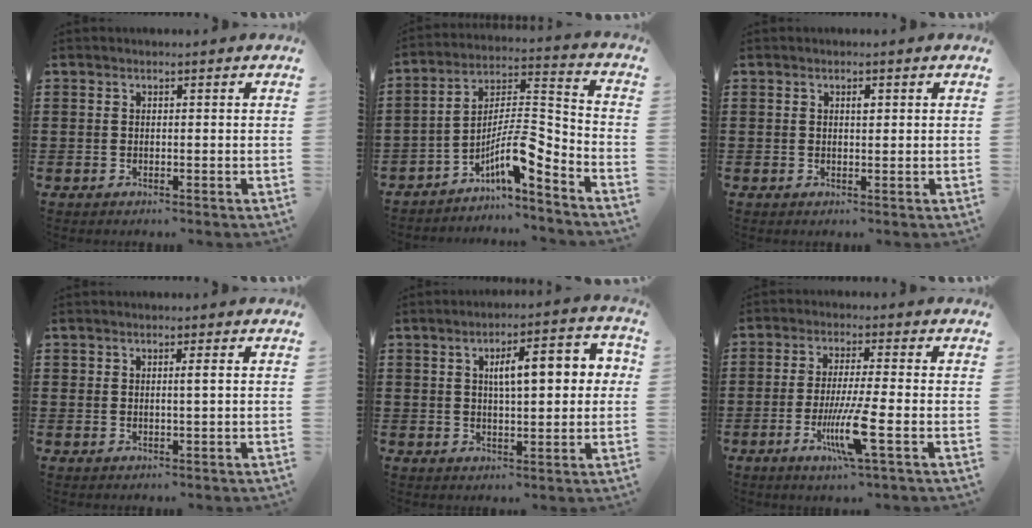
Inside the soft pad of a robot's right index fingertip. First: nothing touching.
{"total": 10.1, "force": [-6.3, 2.1, 7.6], "torque": [-0.145, -0.008, -0.124]}
{"total": 1.1, "force": [0.3, 0.4, 0.9], "torque": [-0.011, -0.001, 0.004]}
{"total": 1.1, "force": [0.3, 0.0, 1.0], "torque": [-0.021, 0.001, 0.005]}
{"total": 7.7, "force": [1.8, 2.6, 7.1], "torque": [-0.113, -0.001, 0.023]}
{"total": 8.4, "force": [-2.9, 0.4, 7.9], "torque": [-0.155, -0.020, -0.055]}